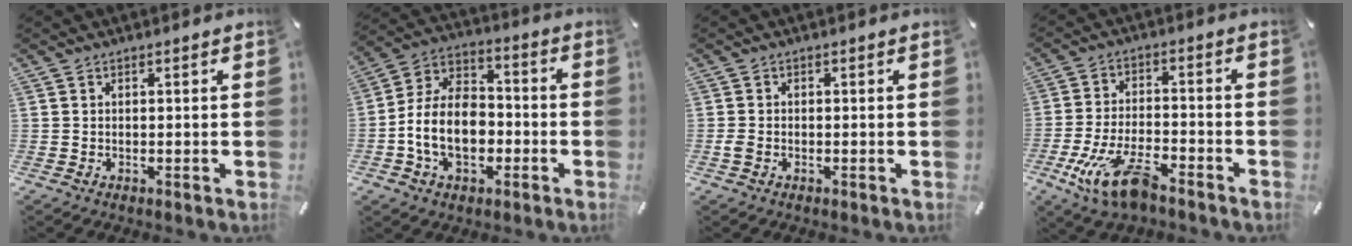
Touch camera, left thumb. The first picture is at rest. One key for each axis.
{"total": 13.4, "fx": -3.8, "fy": 9.4, "fz": 8.7, "tx": -0.190, "ty": 0.017, "tz": -0.071}
{"total": 1.3, "fx": -0.6, "fy": 0.8, "fz": 0.9, "tx": -0.025, "ty": -0.001, "tz": -0.013}
{"total": 12.9, "fx": -7.8, "fy": 4.7, "fz": 9.1, "tx": -0.193, "ty": 0.027, "tz": -0.144}